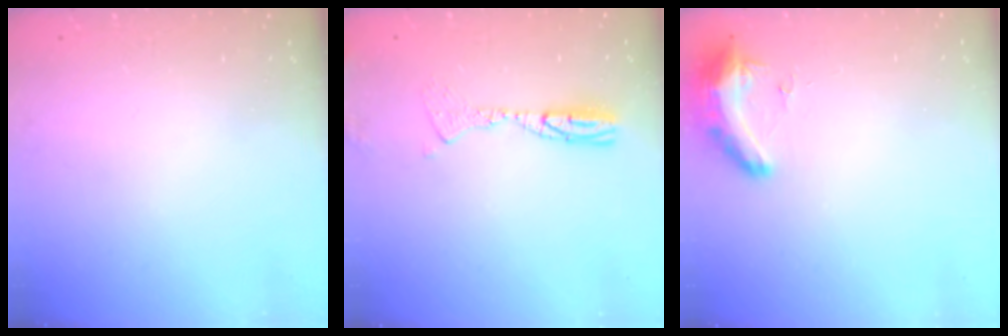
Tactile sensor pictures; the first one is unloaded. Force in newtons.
{"total": 9.6, "press": 9.5, "slide": 1.9}
{"total": 14.6, "press": 10.5, "slide": 10.2}